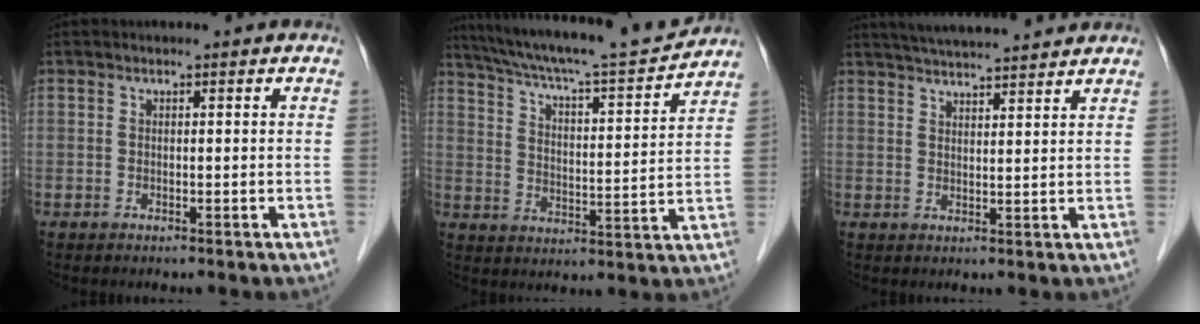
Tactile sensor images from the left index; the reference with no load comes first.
{"total": 18.1, "force": [16.6, 0.1, 7.1], "torque": [-0.125, -0.010, 0.250]}
{"total": 11.9, "force": [10.9, 0.6, 4.5], "torque": [-0.078, 0.025, 0.159]}